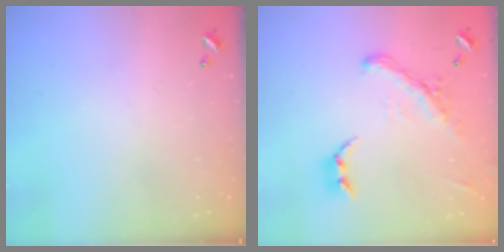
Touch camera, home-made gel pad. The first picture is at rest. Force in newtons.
{"total": 4.4, "press": 4.2, "slide": 1.3}